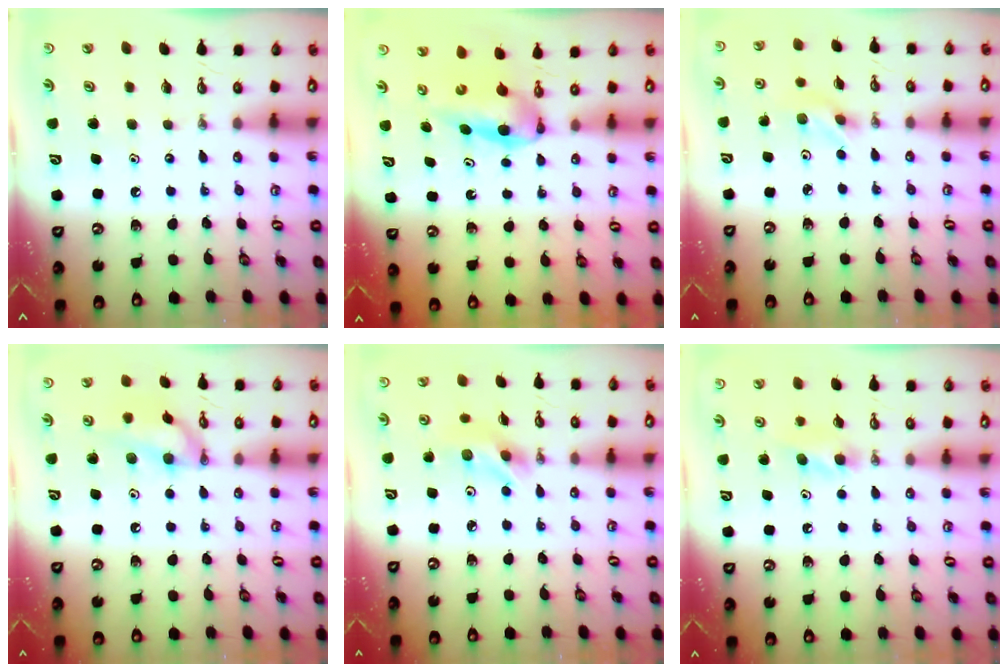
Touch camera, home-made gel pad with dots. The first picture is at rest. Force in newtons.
{"total": 7.5, "press": 5.4, "slide": 5.2}
{"total": 2.0, "press": 1.9, "slide": 0.6}
{"total": 12.3, "press": 12.3, "slide": 0.5}
{"total": 6.4, "press": 6.4, "slide": 0.2}
{"total": 7.5, "press": 6.6, "slide": 3.5}